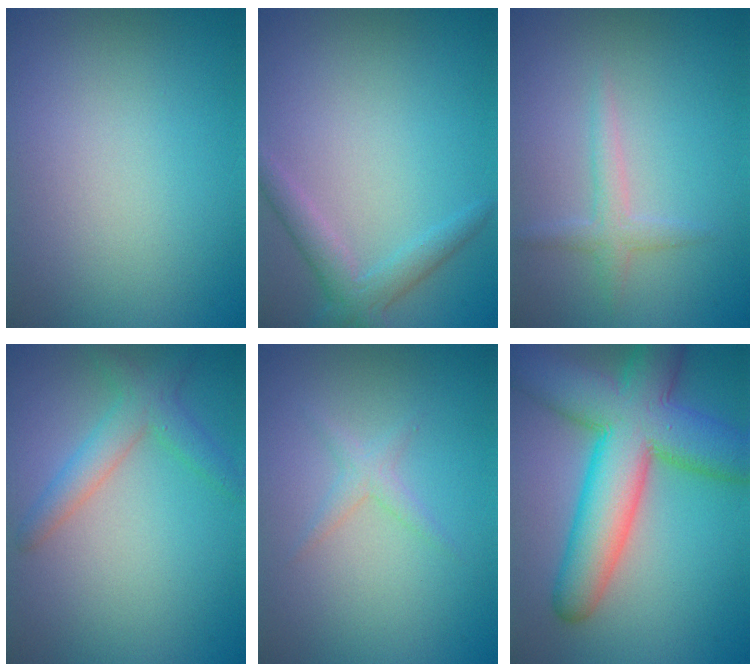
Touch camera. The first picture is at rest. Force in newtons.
{"total": 2.6, "press": 2.5, "slide": 0.1}
{"total": 1.7, "press": 1.7, "slide": 0.1}
{"total": 2.9, "press": 2.9, "slide": 0.1}
{"total": 1.3, "press": 1.3, "slide": 0.1}
{"total": 11.2, "press": 11.2, "slide": 0.3}